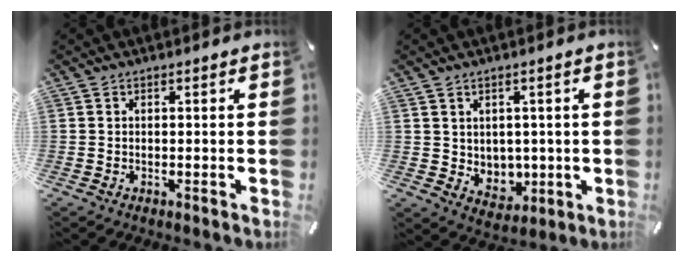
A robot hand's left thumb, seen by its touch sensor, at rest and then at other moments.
{"total": 5.6, "force": [2.0, 5.1, 1.1], "torque": [-0.003, -0.020, 0.040]}